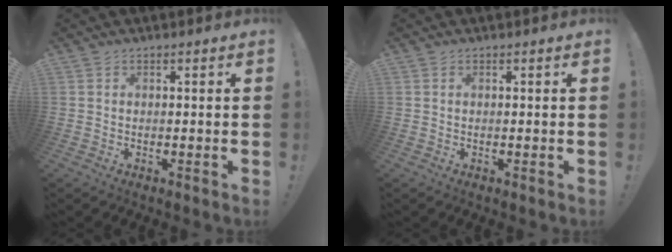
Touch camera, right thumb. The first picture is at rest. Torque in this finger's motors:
{"motor_torque": [0.12, 0.04, 0.27, -0.21, -0.02]}